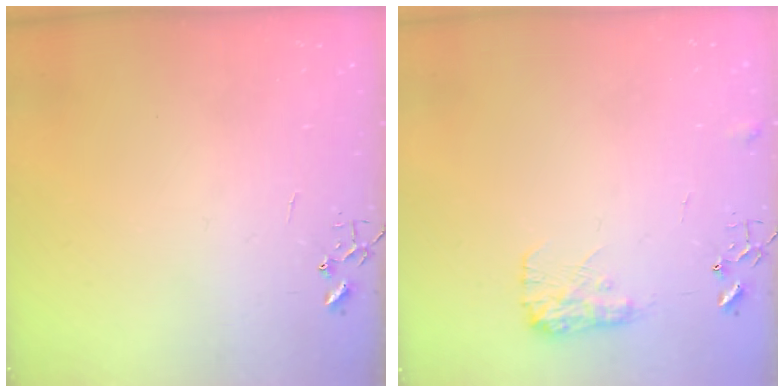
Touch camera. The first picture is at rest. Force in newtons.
{"total": 9.5, "press": 9.5, "slide": 0.3}